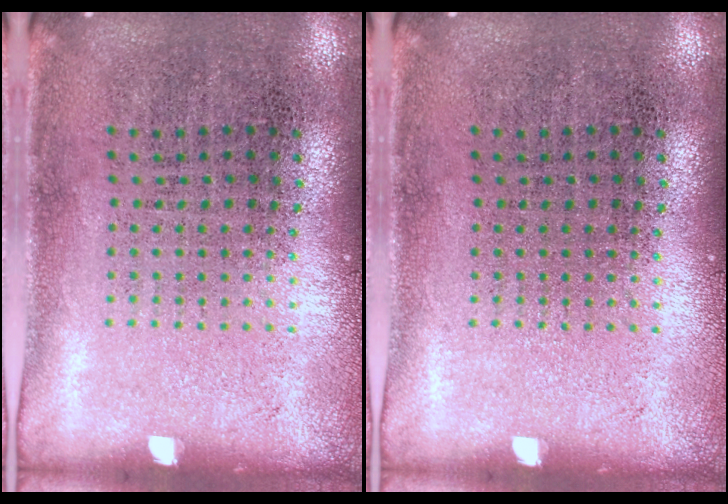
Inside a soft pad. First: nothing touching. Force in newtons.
{"total": 0.0}